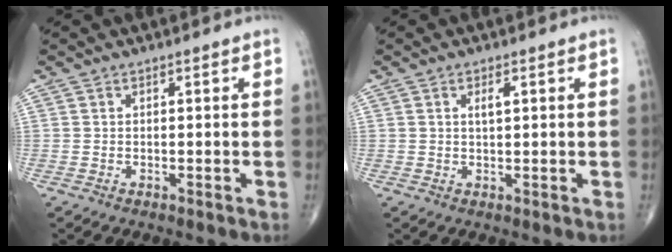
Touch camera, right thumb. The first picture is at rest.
{"total": 1.9, "force": [0.7, 0.7, 1.7], "torque": [-0.031, -0.001, 0.012]}